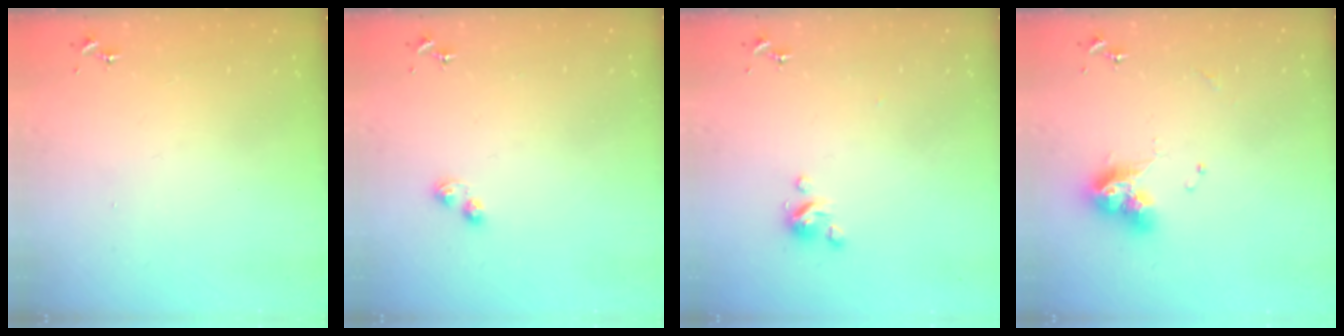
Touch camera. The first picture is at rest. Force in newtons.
{"total": 3.5, "press": 3.4, "slide": 0.4}
{"total": 4.7, "press": 4.7, "slide": 0.3}
{"total": 10.7, "press": 10.6, "slide": 1.1}